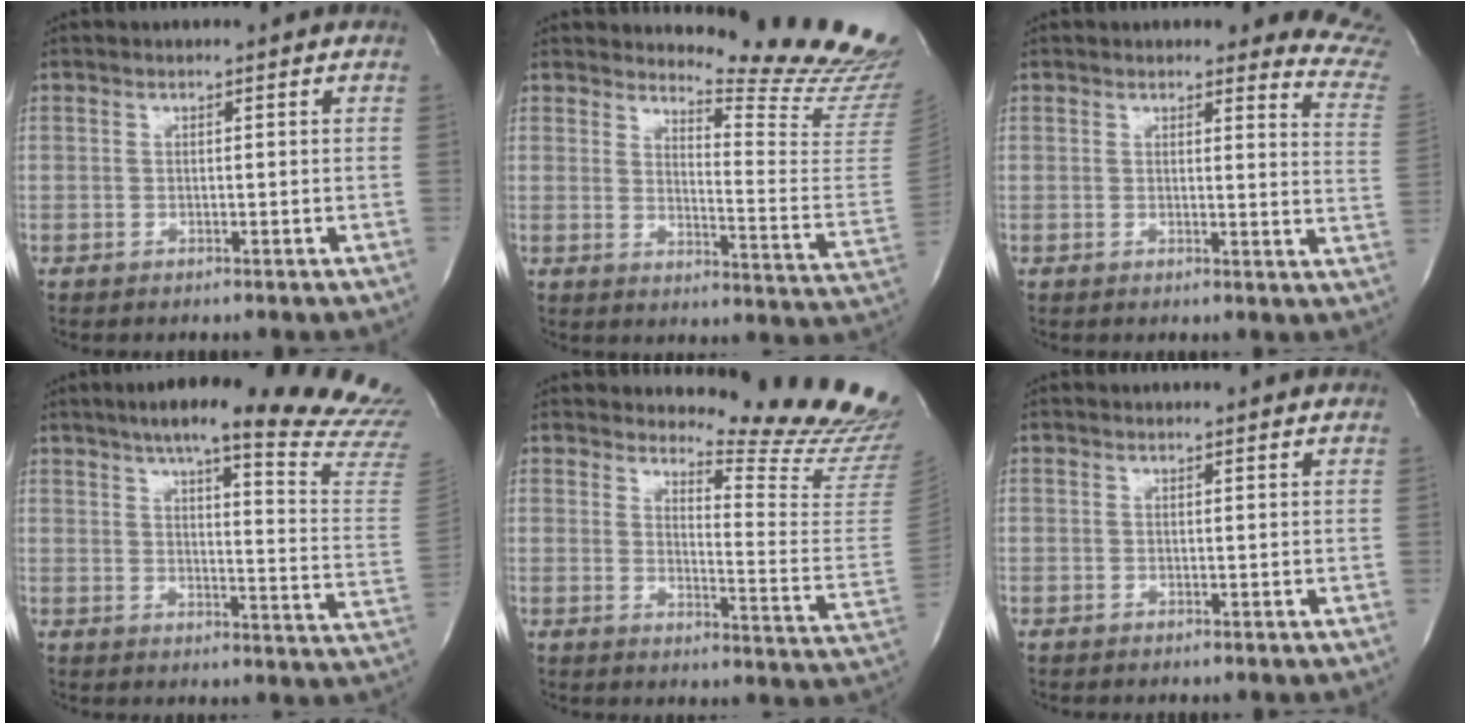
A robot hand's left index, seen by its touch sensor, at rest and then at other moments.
{"total": 16.5, "force": [16.0, -0.3, 4.2], "torque": [-0.061, -0.162, 0.176]}
{"total": 10.5, "force": [10.2, 1.2, 1.9], "torque": [0.013, -0.095, 0.062]}
{"total": 26.6, "force": [23.3, 0.9, 12.7], "torque": [-0.161, -0.099, 0.268]}
{"total": 16.5, "force": [16.0, 0.3, 4.0], "torque": [-0.051, -0.164, 0.171]}
{"total": 2.6, "force": [2.4, 0.8, 0.2], "torque": [-0.005, 0.016, 0.017]}